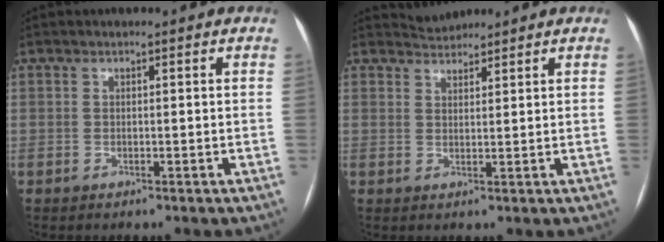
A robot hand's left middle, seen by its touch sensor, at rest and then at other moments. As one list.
[{"total": 2.3, "force": [2.2, 0.0, -0.5], "torque": [0.001, 0.008, 0.046]}]